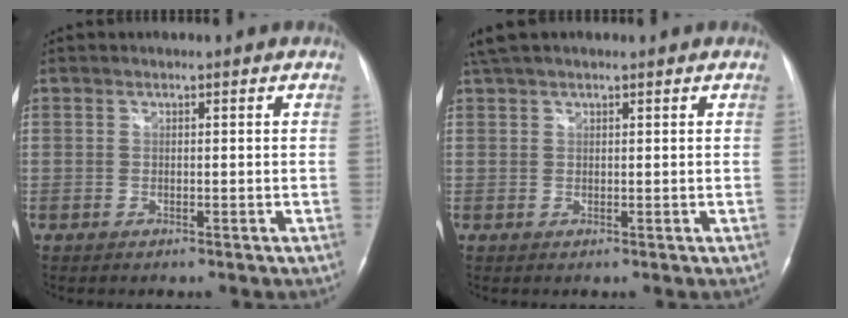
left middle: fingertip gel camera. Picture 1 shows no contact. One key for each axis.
{"total": 4.6, "fx": 3.7, "fy": 1.4, "fz": 2.4, "tx": -0.048, "ty": 0.036, "tz": 0.068}